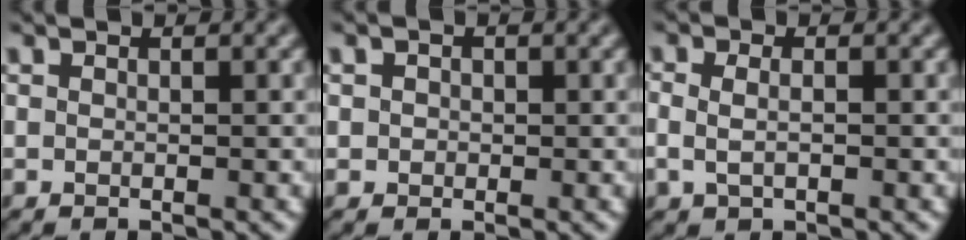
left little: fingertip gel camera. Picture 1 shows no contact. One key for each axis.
{"total": 1.4, "fx": 0.4, "fy": 1.2, "fz": 0.6, "tx": -0.012, "ty": 0.006, "tz": 0.006}
{"total": 2.6, "fx": 0.2, "fy": 1.8, "fz": 1.8, "tx": -0.025, "ty": 0.010, "tz": -0.006}